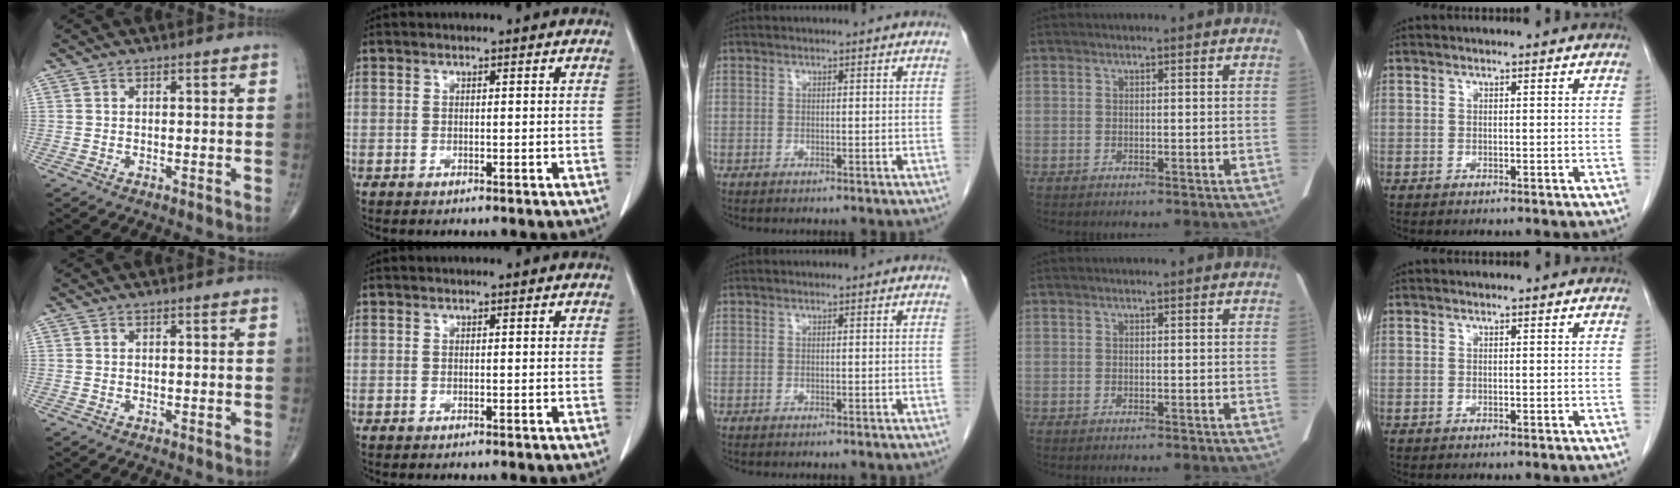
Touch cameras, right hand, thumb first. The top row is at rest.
{}